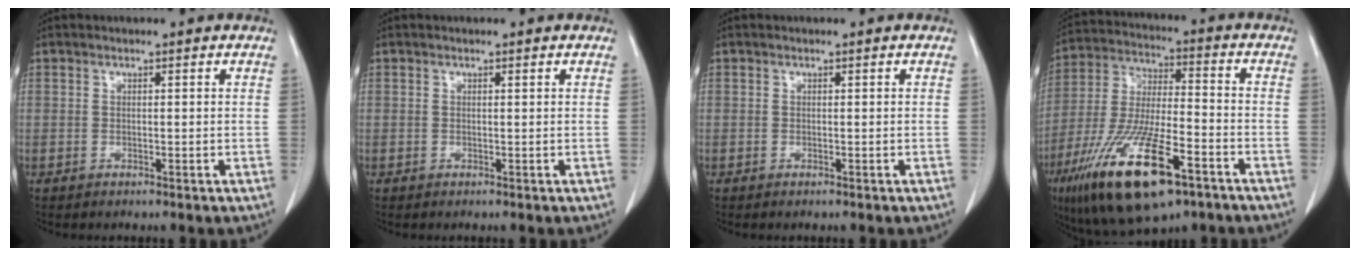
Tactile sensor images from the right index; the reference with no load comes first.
{"total": 0.0}
{"total": 0.0}
{"total": 19.8, "force": [-10.7, 5.0, 15.9], "torque": [-0.331, -0.030, -0.184]}